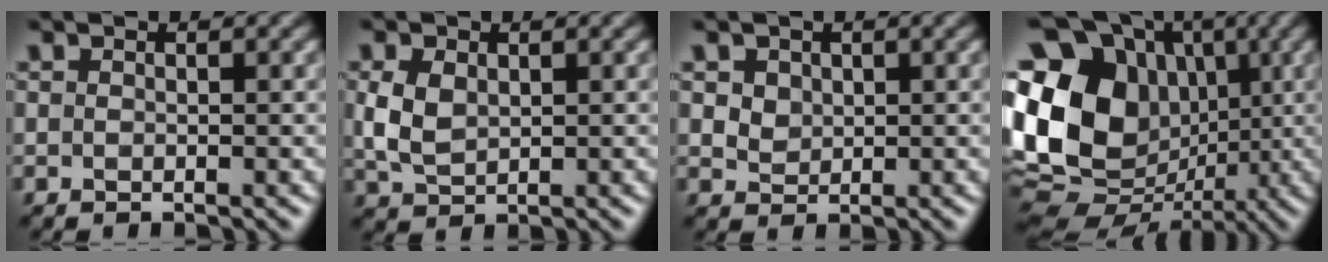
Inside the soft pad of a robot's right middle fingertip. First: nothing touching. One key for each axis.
{"total": 2.8, "fx": 0.6, "fy": 2.1, "fz": 1.8, "tx": -0.052, "ty": 0.003, "tz": 0.018}
{"total": 1.7, "fx": 1.0, "fy": 1.4, "fz": 0.4, "tx": -0.014, "ty": 0.000, "tz": 0.019}
{"total": 18.2, "fx": 1.5, "fy": 15.2, "fz": 9.8, "tx": -0.212, "ty": 0.030, "tz": 0.017}